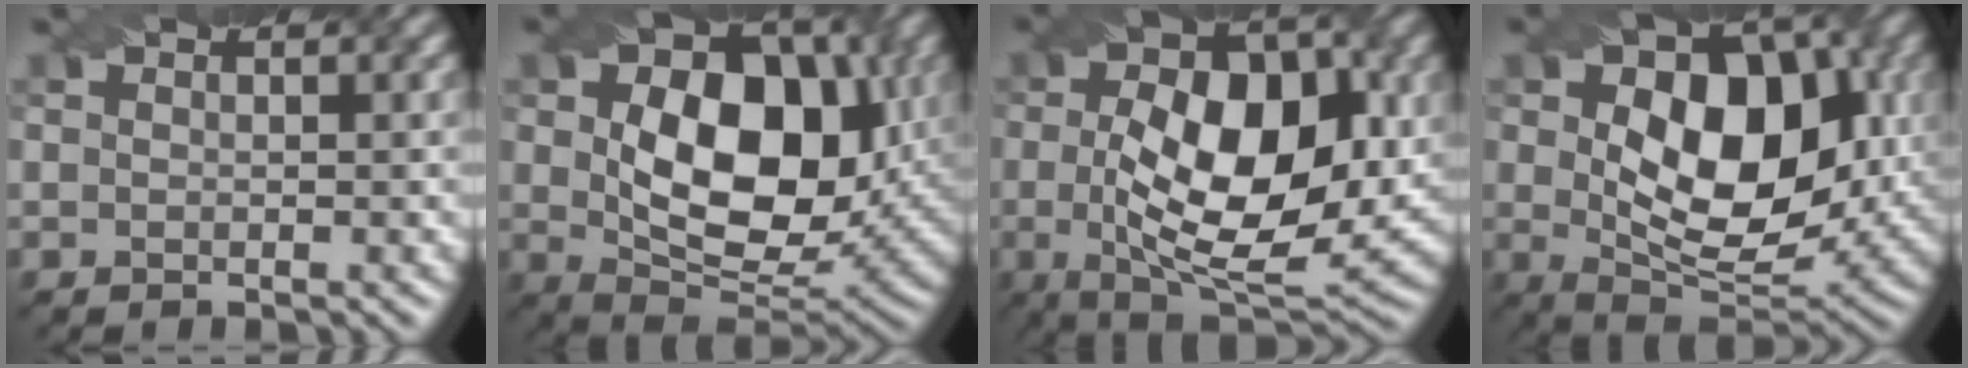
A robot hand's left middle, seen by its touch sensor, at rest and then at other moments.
{"total": 11.9, "force": [0.8, 7.7, 9.0], "torque": [-0.149, 0.006, 0.030]}
{"total": 10.5, "force": [-1.0, 5.3, 9.1], "torque": [-0.141, 0.014, -0.010]}
{"total": 11.3, "force": [0.7, 6.9, 8.9], "torque": [-0.145, 0.007, 0.024]}